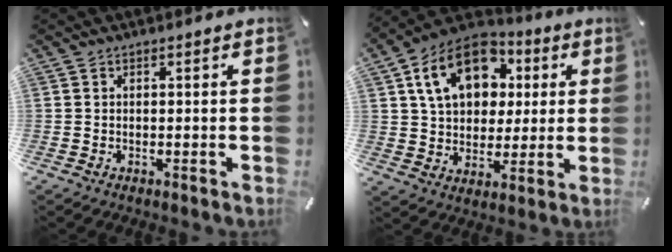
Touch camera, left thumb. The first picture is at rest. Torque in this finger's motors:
{"motor_torque": [2.51, 2.51, 1.64, -1.13, 0.20]}